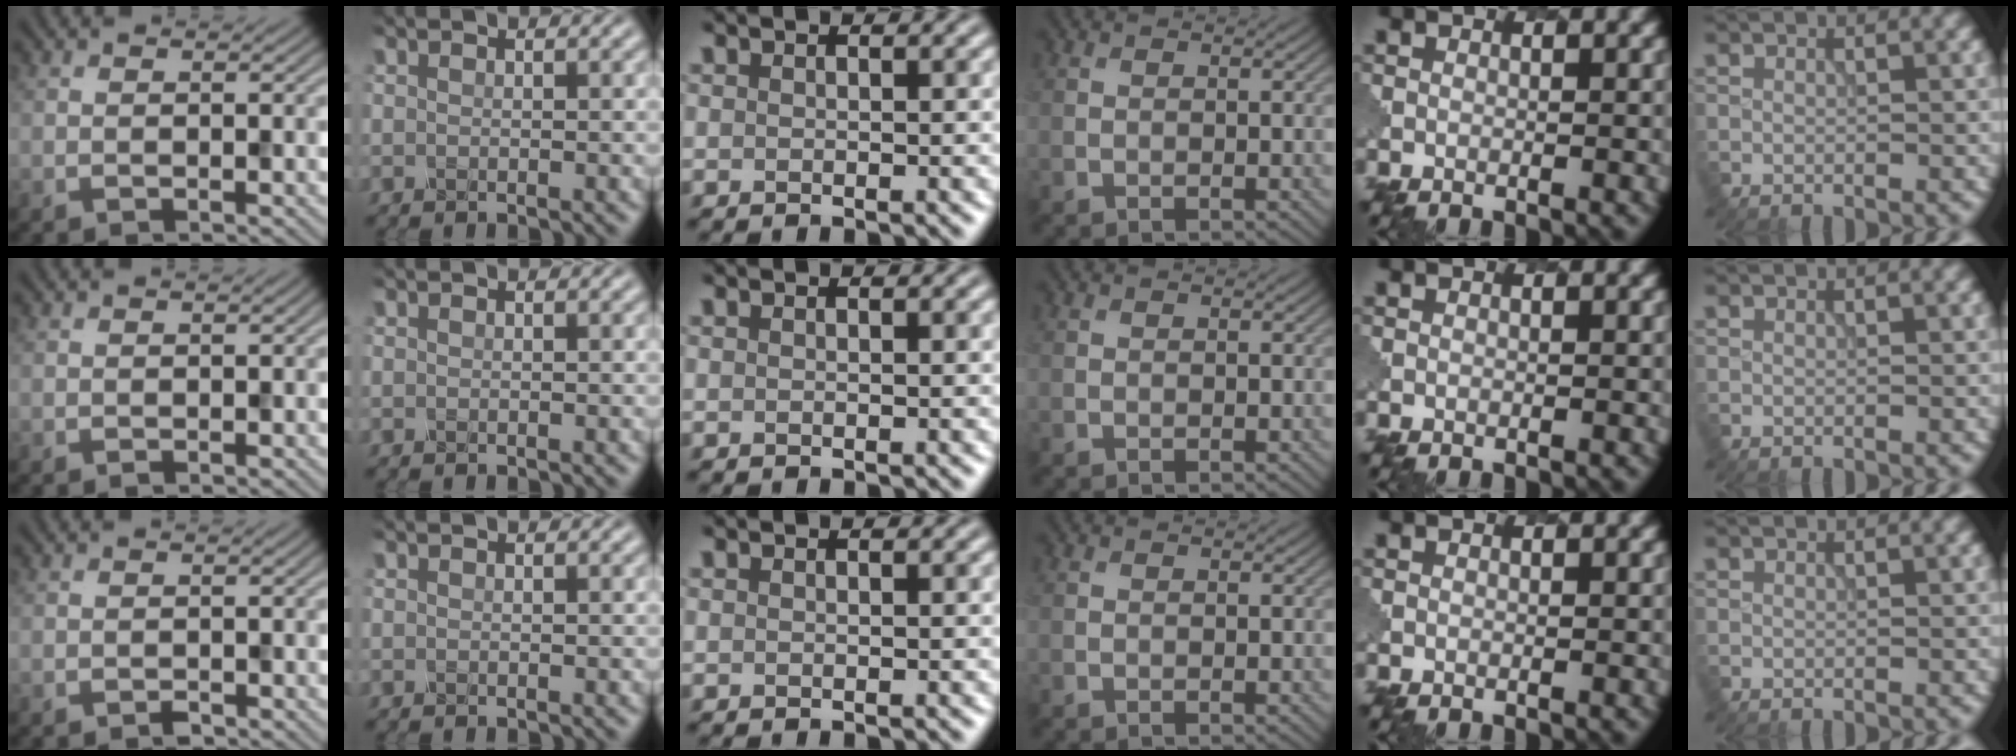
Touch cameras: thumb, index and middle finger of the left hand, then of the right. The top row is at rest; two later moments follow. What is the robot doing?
{"motion": "dispense", "object": "spray bottle"}